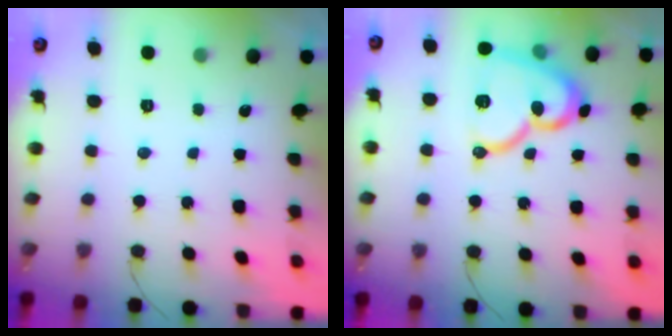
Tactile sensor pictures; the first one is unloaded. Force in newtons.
{"total": 17.1, "press": 17.0, "slide": 0.9}